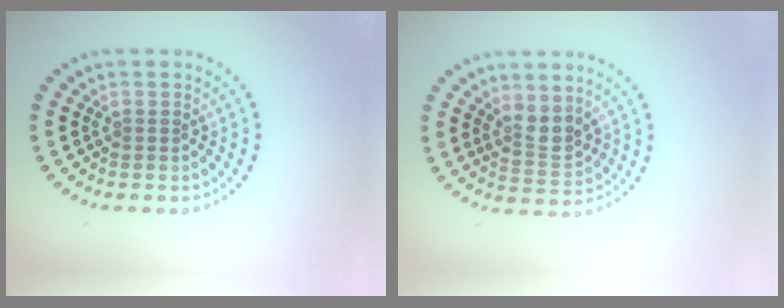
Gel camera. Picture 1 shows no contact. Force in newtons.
{"total": 2.5, "press": 2.1, "slide": 1.3}